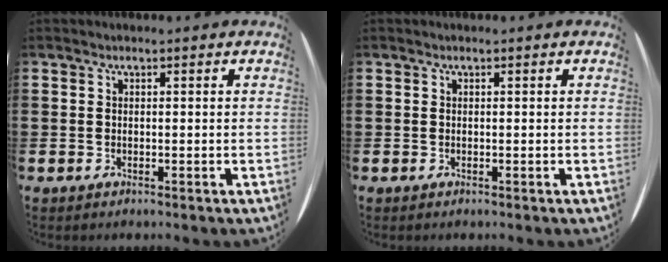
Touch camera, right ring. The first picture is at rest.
{"total": 0.0}